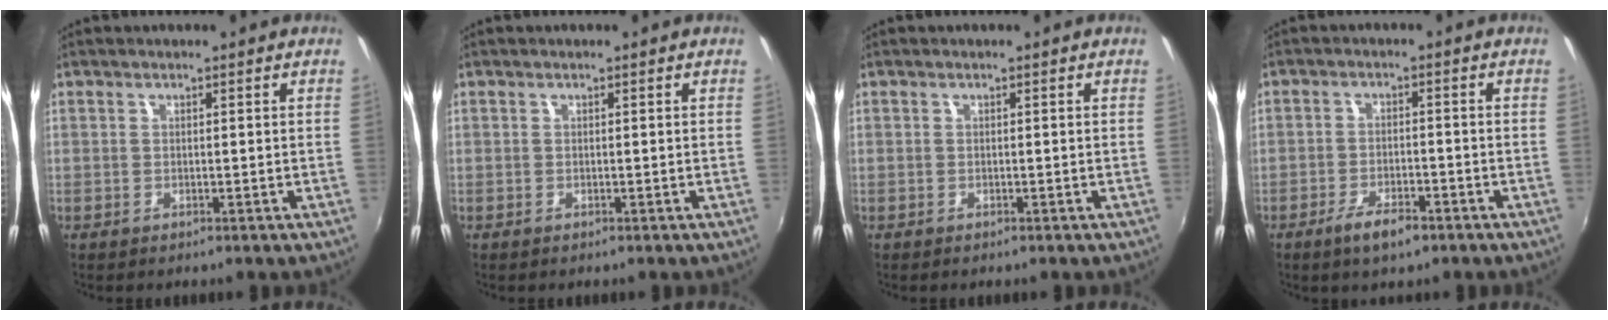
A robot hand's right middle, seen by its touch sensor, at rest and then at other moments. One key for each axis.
{"total": 0.0}
{"total": 0.0}
{"total": 5.3, "fx": -3.6, "fy": 1.8, "fz": 3.5, "tx": -0.084, "ty": -0.009, "tz": -0.063}